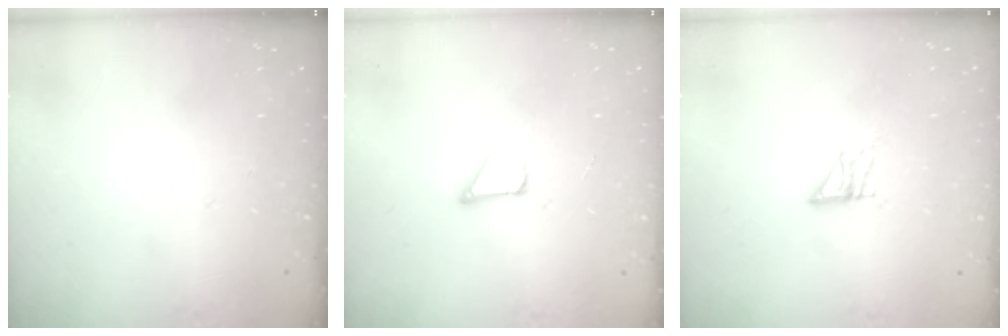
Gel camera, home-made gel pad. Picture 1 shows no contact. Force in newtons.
{"total": 2.2, "press": 2.2, "slide": 0.2}
{"total": 6.3, "press": 6.3, "slide": 0.6}